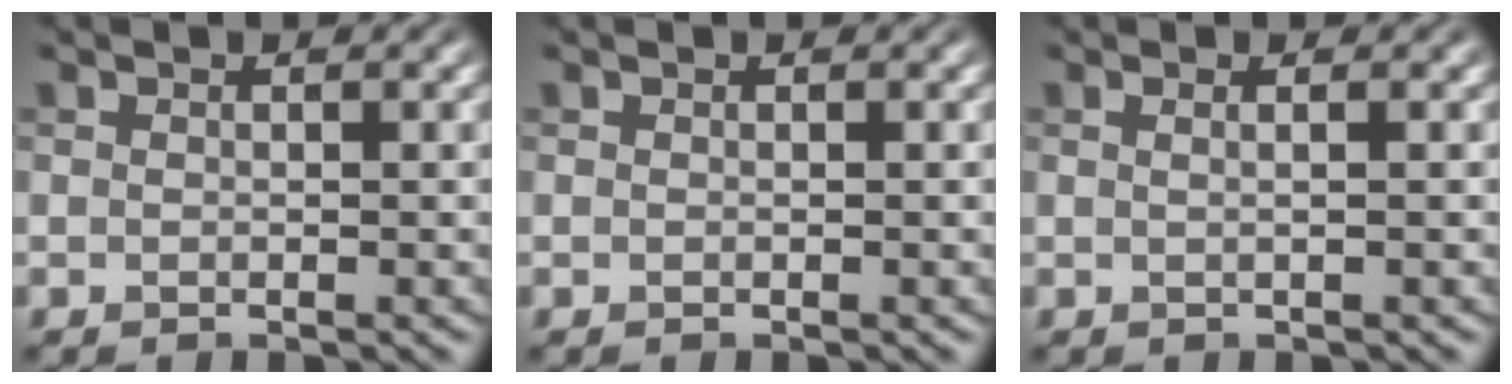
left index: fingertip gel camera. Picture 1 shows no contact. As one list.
[{"total": 0.0}, {"total": 1.7, "force": [0.5, 0.8, 1.4], "torque": [-0.008, -0.002, -0.012]}]